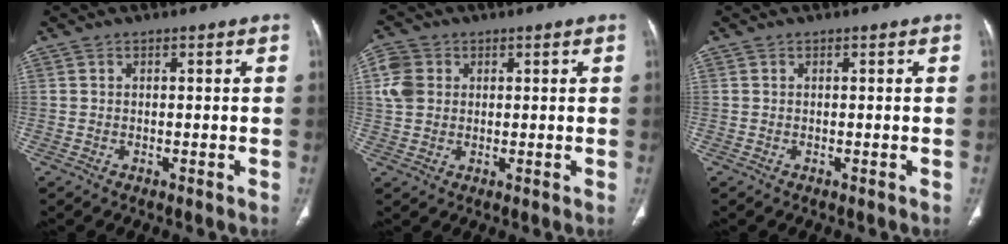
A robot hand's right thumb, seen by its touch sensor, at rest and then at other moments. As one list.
[{"total": 5.7, "force": [1.3, 4.8, 2.9], "torque": [-0.058, 0.006, 0.024]}, {"total": 0.0}]